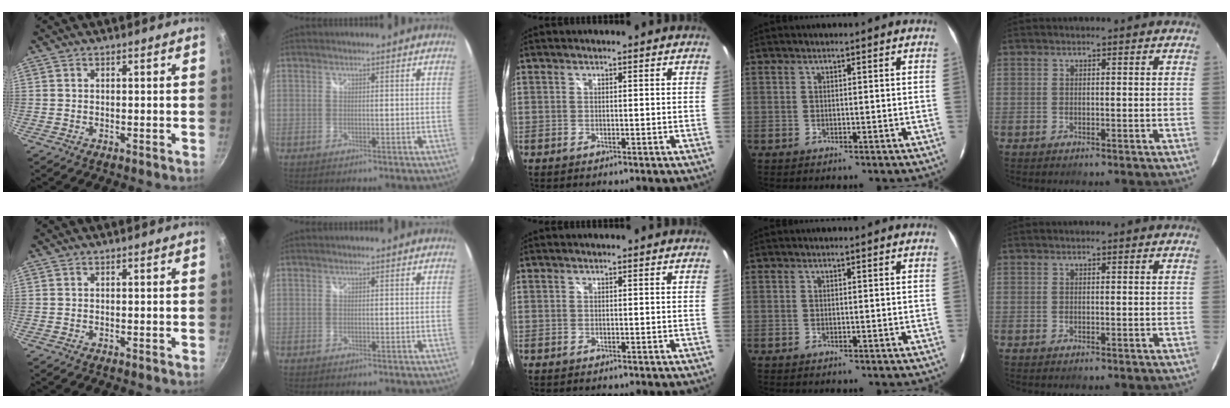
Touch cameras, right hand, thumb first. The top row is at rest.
{}